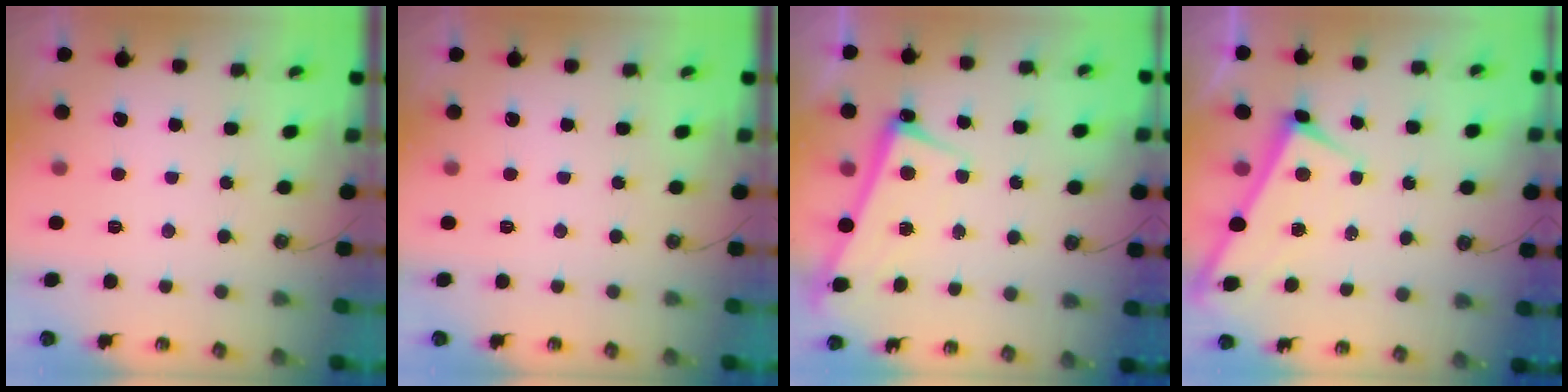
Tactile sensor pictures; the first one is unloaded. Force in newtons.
{"total": 0.0}
{"total": 2.8, "press": 2.6, "slide": 1.0}
{"total": 1.7, "press": 1.7, "slide": 0.1}